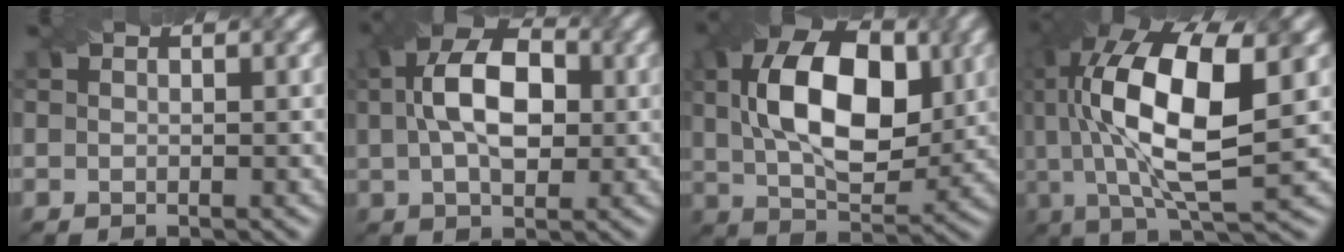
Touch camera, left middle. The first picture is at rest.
{"total": 8.4, "force": [1.2, 4.9, 6.7], "torque": [-0.118, 0.019, 0.014]}
{"total": 12.0, "force": [2.1, 6.7, 9.7], "torque": [-0.165, 0.013, 0.033]}
{"total": 14.4, "force": [2.4, 5.4, 13.1], "torque": [-0.256, 0.009, 0.046]}